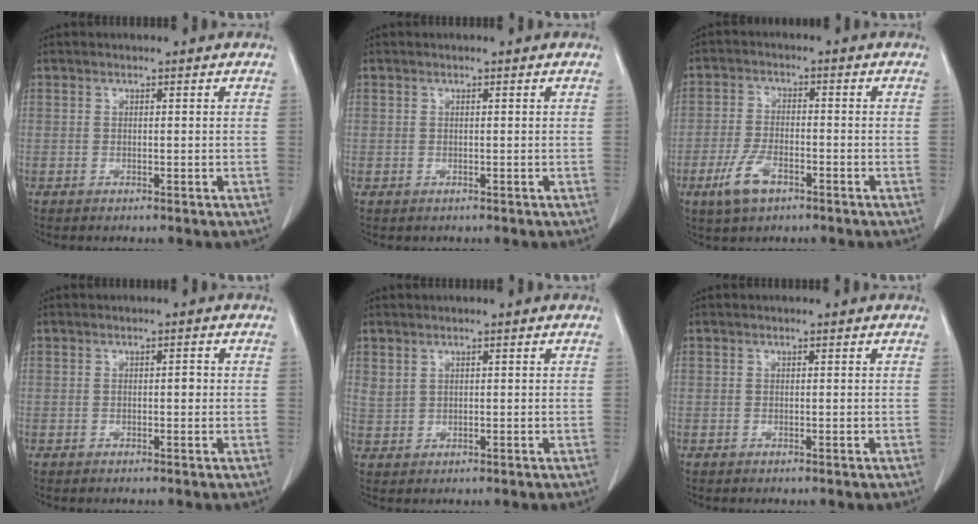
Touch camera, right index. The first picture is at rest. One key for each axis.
{"total": 0.5, "fx": -0.1, "fy": 0.5, "fz": 0.0, "tx": 0.003, "ty": 0.005, "tz": -0.004}
{"total": 6.0, "fx": -3.3, "fy": 2.6, "fz": 4.3, "tx": -0.093, "ty": -0.005, "tz": -0.058}
{"total": 1.0, "fx": 0.1, "fy": 0.3, "fz": 1.0, "tx": -0.012, "ty": 0.003, "tz": 0.002}
{"total": 1.7, "fx": 1.3, "fy": 1.0, "fz": 0.6, "tx": -0.012, "ty": 0.007, "tz": 0.035}
{"total": 0.0}